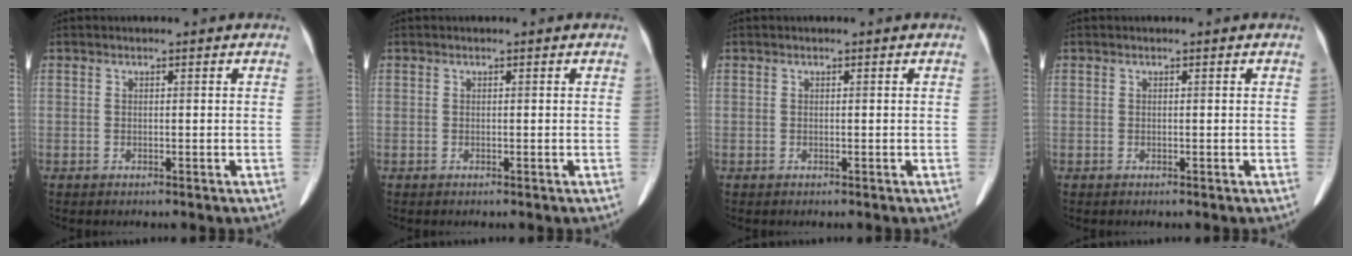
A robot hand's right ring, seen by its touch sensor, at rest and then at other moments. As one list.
[{"total": 0.0}, {"total": 0.0}, {"total": 0.0}]